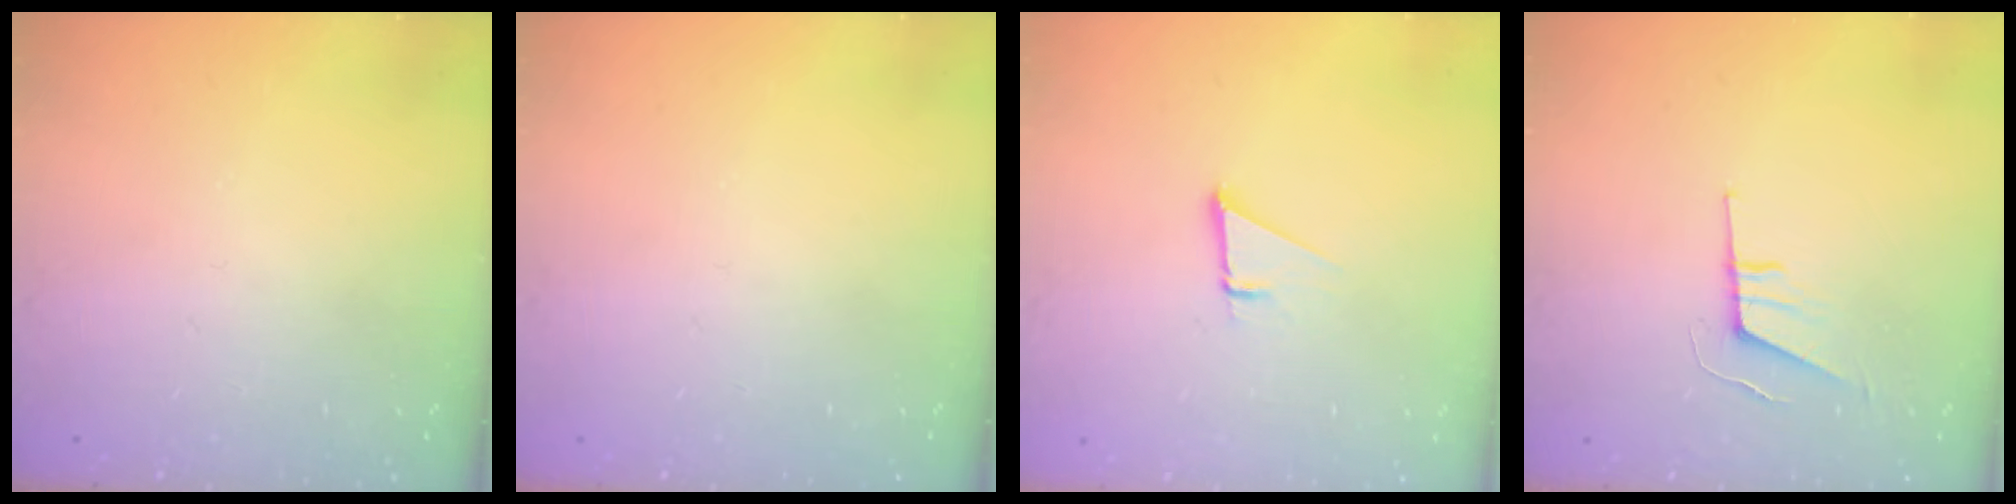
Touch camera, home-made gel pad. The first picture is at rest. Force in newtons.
{"total": 0.0}
{"total": 1.9, "press": 1.9, "slide": 0.0}
{"total": 6.4, "press": 5.9, "slide": 2.5}